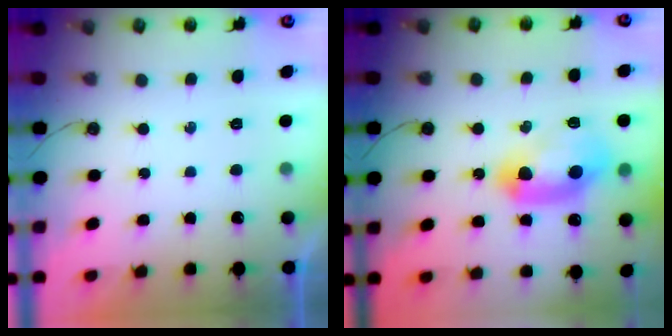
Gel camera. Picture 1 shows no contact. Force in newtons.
{"total": 14.2, "press": 14.2, "slide": 0.8}